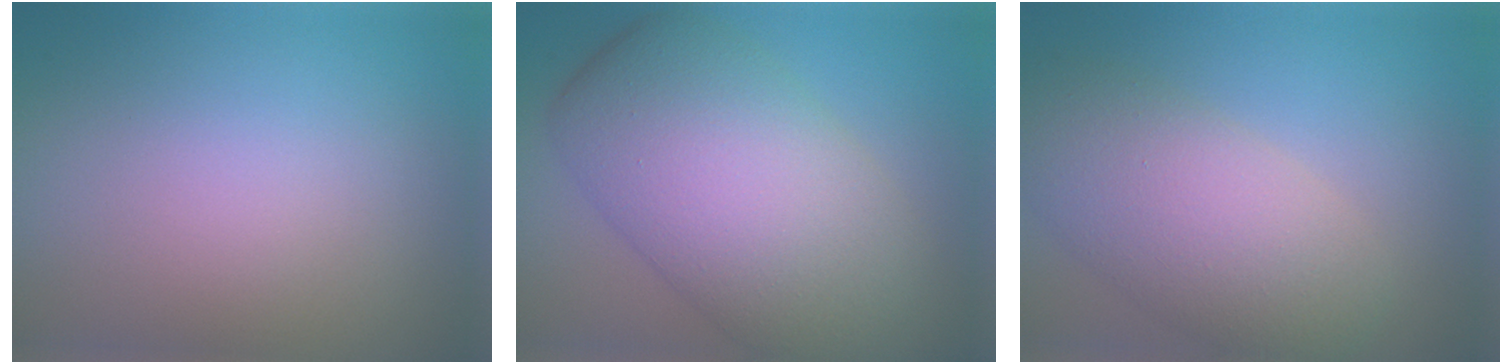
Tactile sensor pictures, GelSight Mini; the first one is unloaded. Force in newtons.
{"total": 12.0, "press": 12.0, "slide": 0.5}
{"total": 6.7, "press": 6.7, "slide": 0.4}